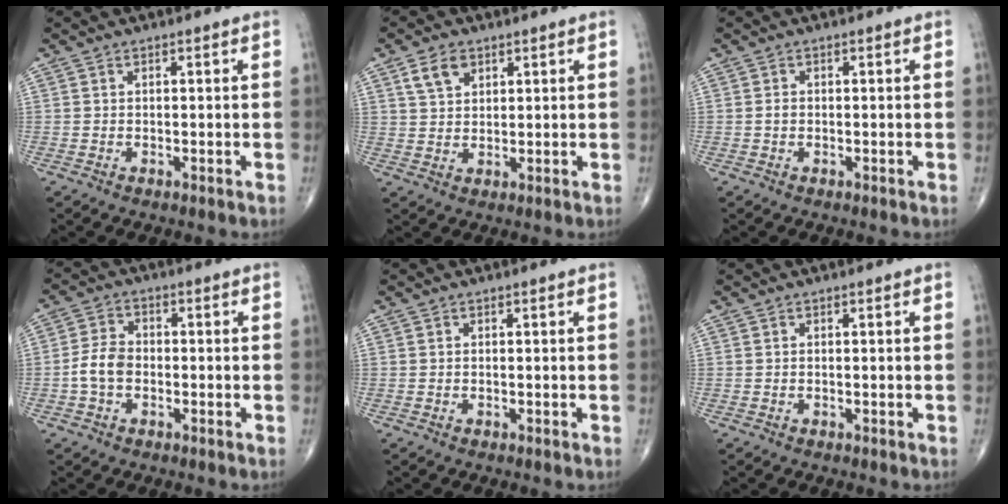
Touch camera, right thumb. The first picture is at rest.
{"total": 6.6, "force": [3.5, 4.3, 3.6], "torque": [-0.050, -0.013, 0.067]}
{"total": 0.9, "force": [-0.1, 0.7, 0.5], "torque": [-0.009, 0.002, -0.003]}
{"total": 5.2, "force": [-1.3, 3.7, 3.5], "torque": [-0.067, 0.017, -0.031]}
{"total": 0.0}
{"total": 0.0}